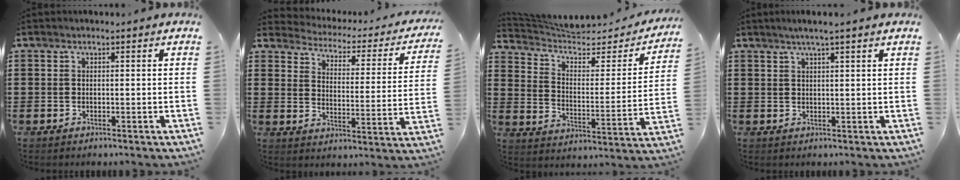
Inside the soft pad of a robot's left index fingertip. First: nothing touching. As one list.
[{"total": 2.1, "force": [2.0, 0.5, 0.4], "torque": [-0.029, -0.024, 0.024]}, {"total": 5.3, "force": [4.3, 2.1, 2.2], "torque": [-0.071, -0.031, 0.068]}, {"total": 2.4, "force": [1.8, -0.4, 1.6], "torque": [-0.032, 0.000, 0.033]}]